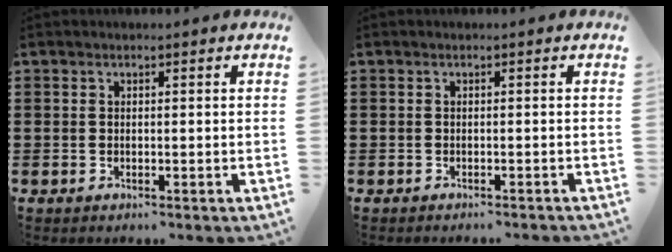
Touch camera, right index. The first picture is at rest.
{"total": 0.5, "force": [-0.5, 0.0, 0.1], "torque": [-0.004, -0.001, -0.010]}